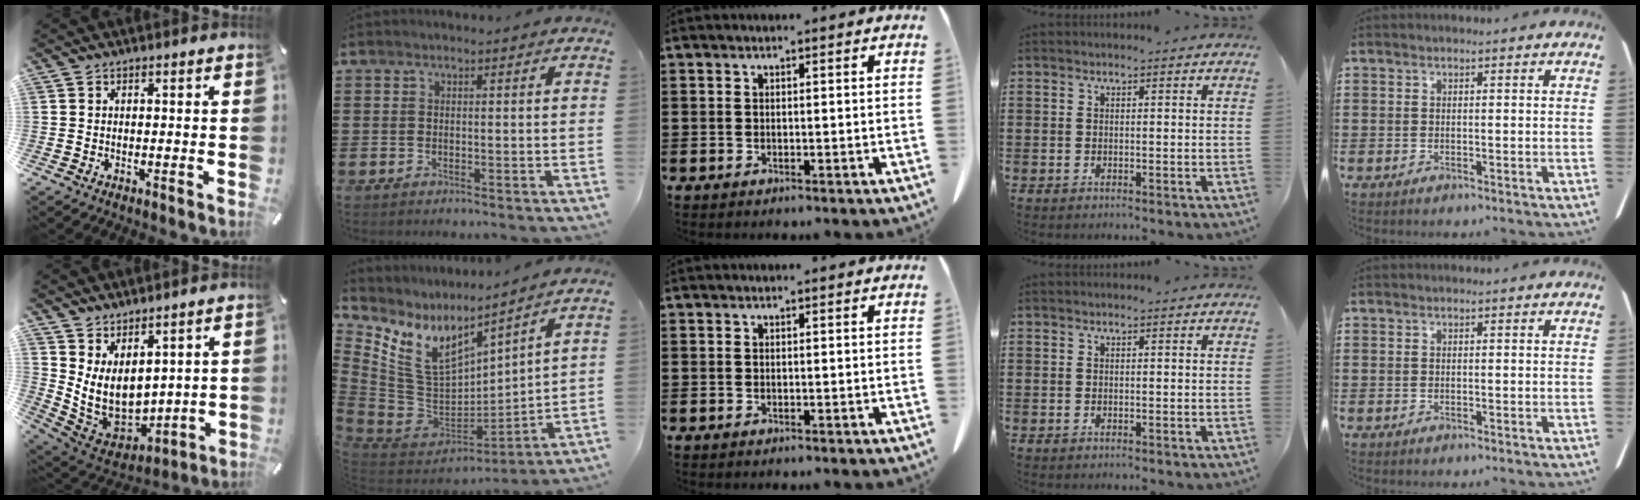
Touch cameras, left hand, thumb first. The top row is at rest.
{"thumb": {"total": 11.0, "force": [3.1, 8.6, 6.2], "torque": [-0.134, -0.051, 0.069]}, "index": {"total": 8.4, "force": [4.5, 5.2, 4.9], "torque": [-0.135, -0.045, 0.087]}}